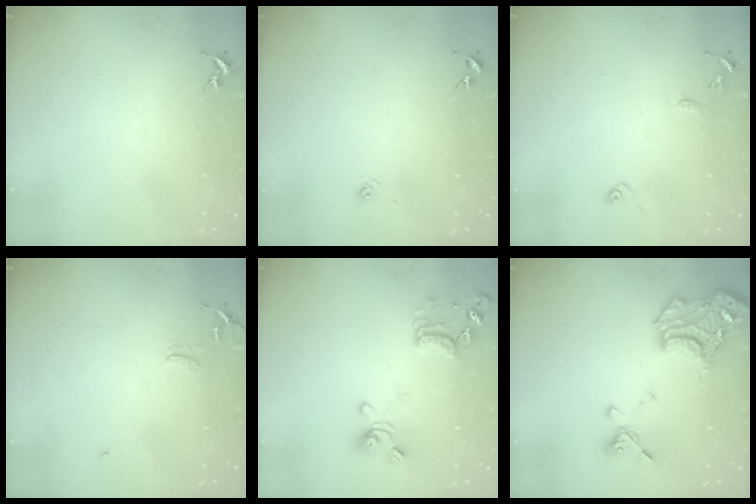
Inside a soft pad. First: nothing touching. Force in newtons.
{"total": 3.2, "press": 2.7, "slide": 1.7}
{"total": 9.0, "press": 8.9, "slide": 0.8}
{"total": 8.1, "press": 8.0, "slide": 0.7}
{"total": 14.6, "press": 14.6, "slide": 1.4}
{"total": 22.9, "press": 22.8, "slide": 2.3}